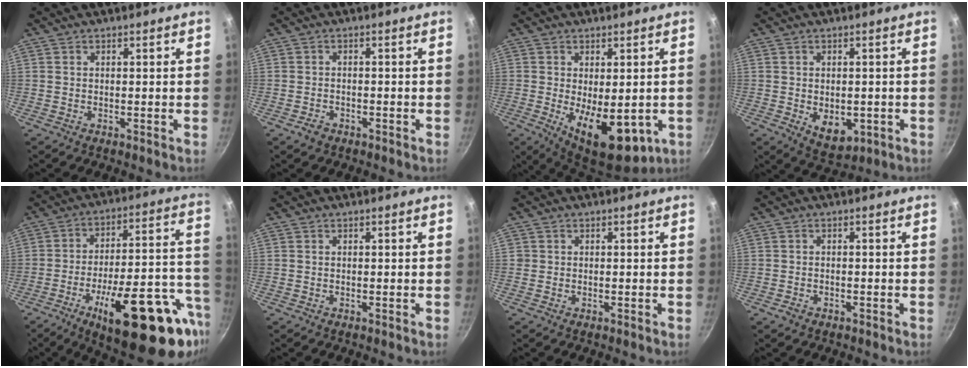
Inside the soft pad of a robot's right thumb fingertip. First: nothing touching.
{"total": 2.0, "force": [-1.4, 1.3, 0.7], "torque": [-0.016, 0.016, -0.019]}
{"total": 14.0, "force": [-3.0, 6.9, 11.8], "torque": [-0.149, -0.020, -0.023]}
{"total": 6.7, "force": [-1.3, 4.5, 4.8], "torque": [-0.054, -0.009, -0.004]}
{"total": 27.4, "force": [-11.7, 9.4, 22.9], "torque": [-0.289, 0.041, -0.167]}
{"total": 0.0}
{"total": 0.6, "force": [0.0, 0.6, 0.0], "torque": [0.005, 0.002, -0.002]}
{"total": 1.4, "force": [-0.9, 0.9, 0.5], "torque": [-0.015, 0.009, -0.012]}